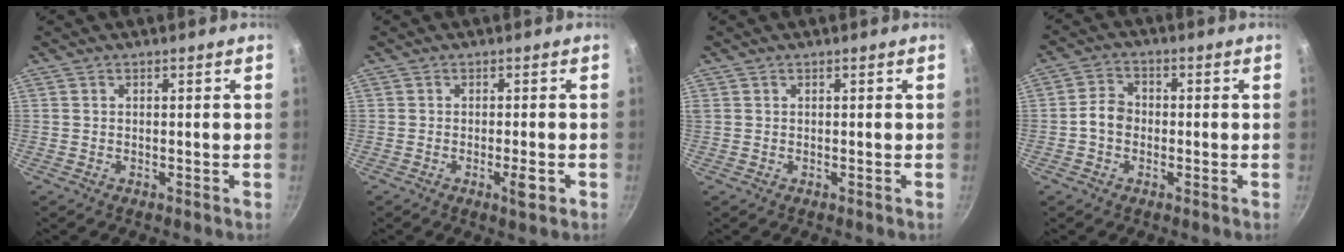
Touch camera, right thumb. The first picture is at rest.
{"total": 3.3, "force": [-1.1, 0.8, 3.0], "torque": [-0.042, 0.006, -0.016]}
{"total": 0.0}
{"total": 4.6, "force": [-0.8, 3.7, 2.5], "torque": [-0.027, 0.021, -0.023]}